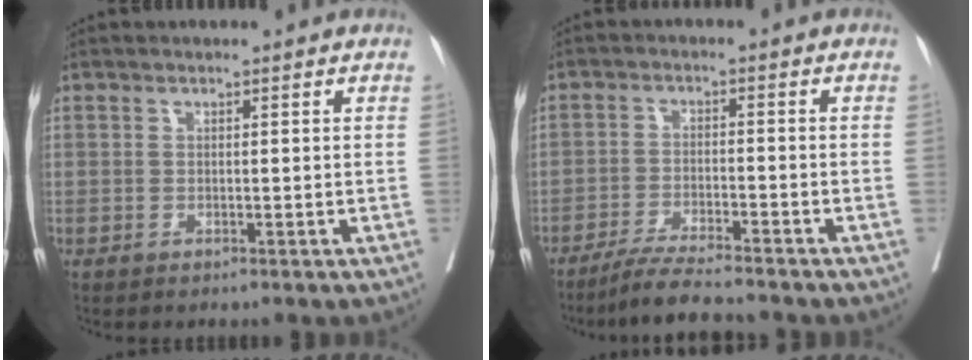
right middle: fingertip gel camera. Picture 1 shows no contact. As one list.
[{"total": 7.0, "force": [-6.2, -0.3, 3.1], "torque": [-0.056, -0.026, -0.109]}]